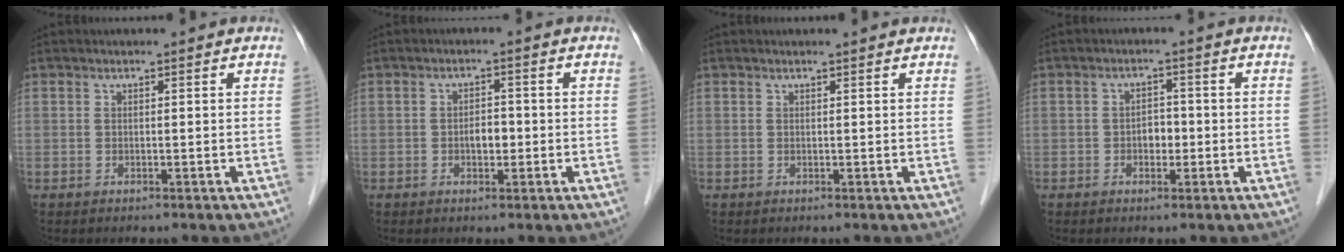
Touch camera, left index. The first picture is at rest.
{"total": 2.4, "force": [-0.6, 1.4, 1.9], "torque": [-0.029, 0.005, -0.007]}
{"total": 1.1, "force": [1.1, 0.0, 0.1], "torque": [-0.011, 0.004, 0.012]}
{"total": 2.5, "force": [-0.6, 1.7, 1.7], "torque": [-0.023, 0.007, -0.010]}